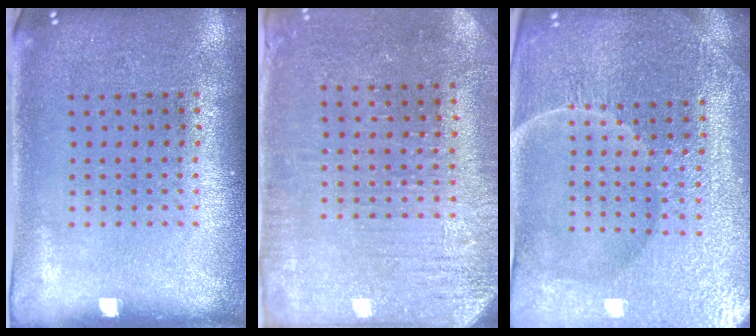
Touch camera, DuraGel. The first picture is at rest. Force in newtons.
{"total": 3.0, "press": 2.8, "slide": 0.8}
{"total": 5.2, "press": 4.9, "slide": 1.7}